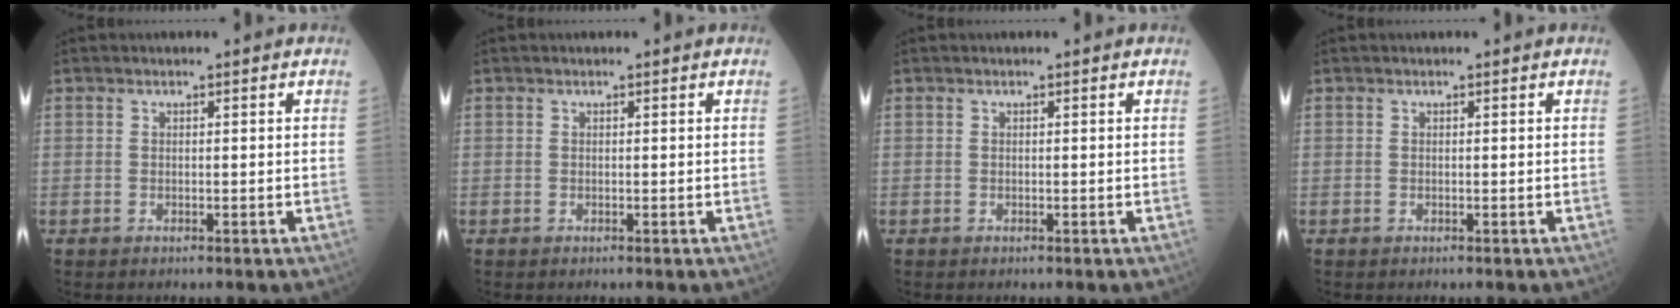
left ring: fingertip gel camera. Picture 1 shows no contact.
{"total": 0.0}
{"total": 0.0}
{"total": 0.0}